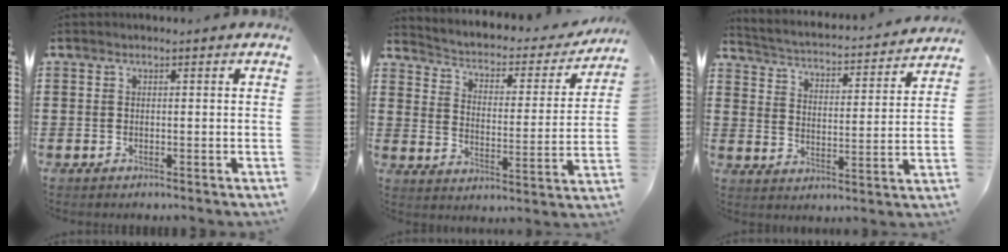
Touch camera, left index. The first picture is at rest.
{"total": 2.0, "force": [1.4, 1.0, 1.0], "torque": [-0.033, -0.021, 0.011]}
{"total": 2.2, "force": [2.2, -0.1, 0.2], "torque": [-0.025, -0.029, 0.025]}